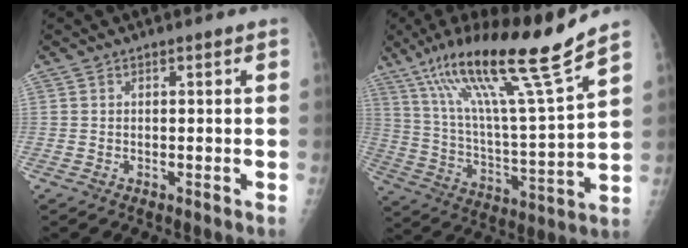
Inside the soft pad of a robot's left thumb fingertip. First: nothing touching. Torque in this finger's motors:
{"motor_torque": [0.49, 0.71, 1.43, -1.35, 0.47]}